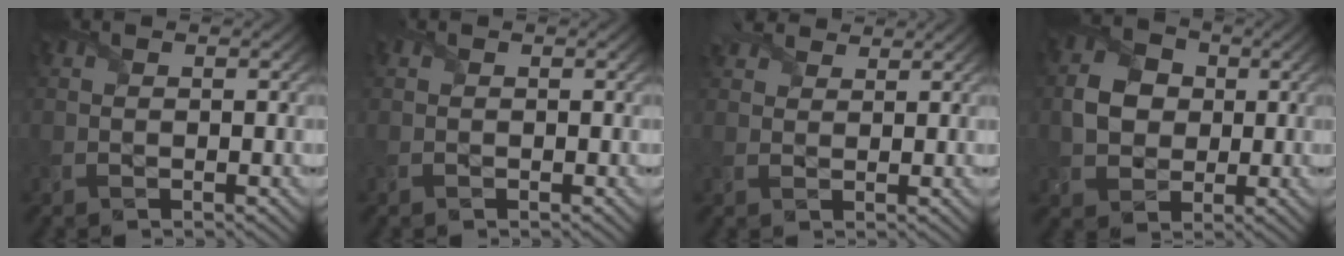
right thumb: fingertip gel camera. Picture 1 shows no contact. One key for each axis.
{"total": 0.0}
{"total": 3.6, "fx": 3.1, "fy": 1.3, "fz": 1.4, "tx": -0.040, "ty": 0.015, "tz": 0.055}
{"total": 5.2, "fx": 0.3, "fy": 4.5, "fz": 2.6, "tx": -0.062, "ty": 0.009, "tz": -0.008}